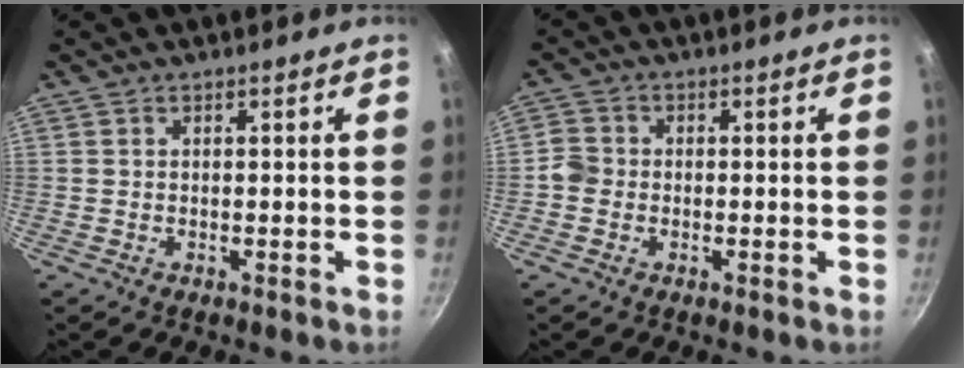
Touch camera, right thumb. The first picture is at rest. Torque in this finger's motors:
{"motor_torque": [0.56, 0.94, 0.26, 0.28, 0.00]}